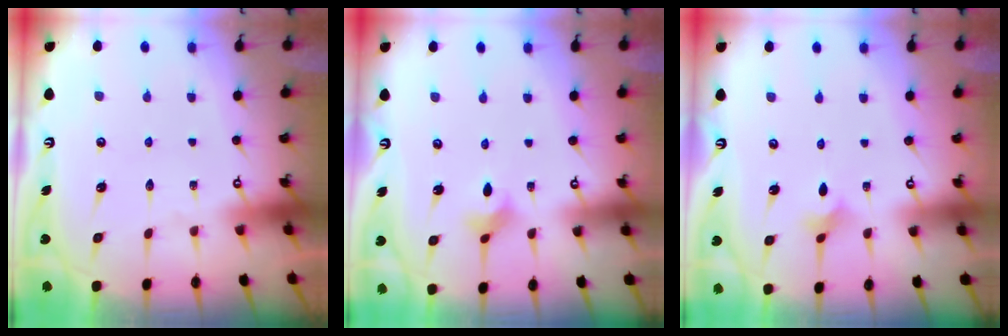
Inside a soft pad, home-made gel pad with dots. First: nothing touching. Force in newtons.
{"total": 2.7, "press": 2.7, "slide": 0.5}
{"total": 1.8, "press": 1.7, "slide": 0.5}